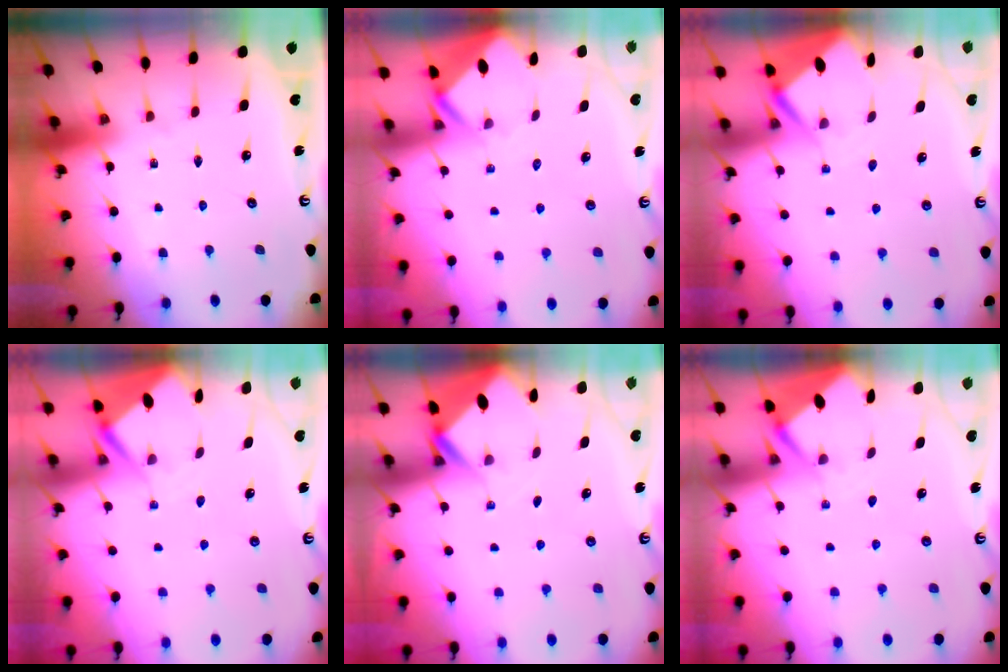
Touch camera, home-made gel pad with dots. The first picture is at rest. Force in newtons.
{"total": 2.8, "press": 2.8, "slide": 0.1}
{"total": 3.6, "press": 3.6, "slide": 0.3}
{"total": 3.6, "press": 3.6, "slide": 0.3}
{"total": 3.0, "press": 2.9, "slide": 0.4}
{"total": 2.6, "press": 2.6, "slide": 0.4}